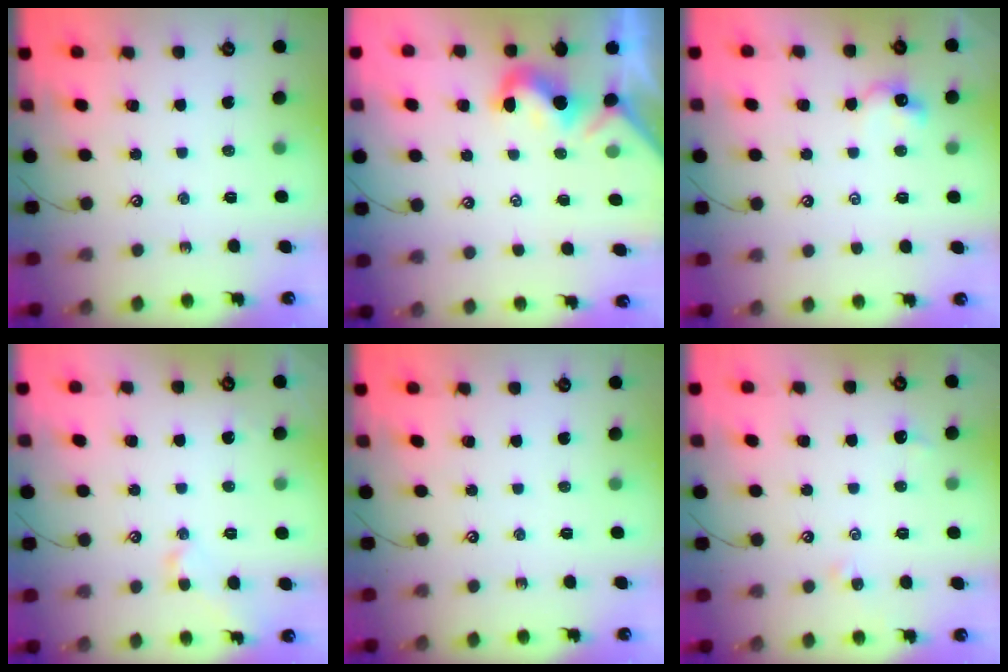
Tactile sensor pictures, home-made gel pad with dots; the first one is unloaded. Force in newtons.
{"total": 0.7, "press": 0.7, "slide": 0.3}
{"total": 2.6, "press": 2.5, "slide": 0.5}
{"total": 0.7, "press": 0.6, "slide": 0.3}
{"total": 0.0}
{"total": 0.8, "press": 0.5, "slide": 0.5}